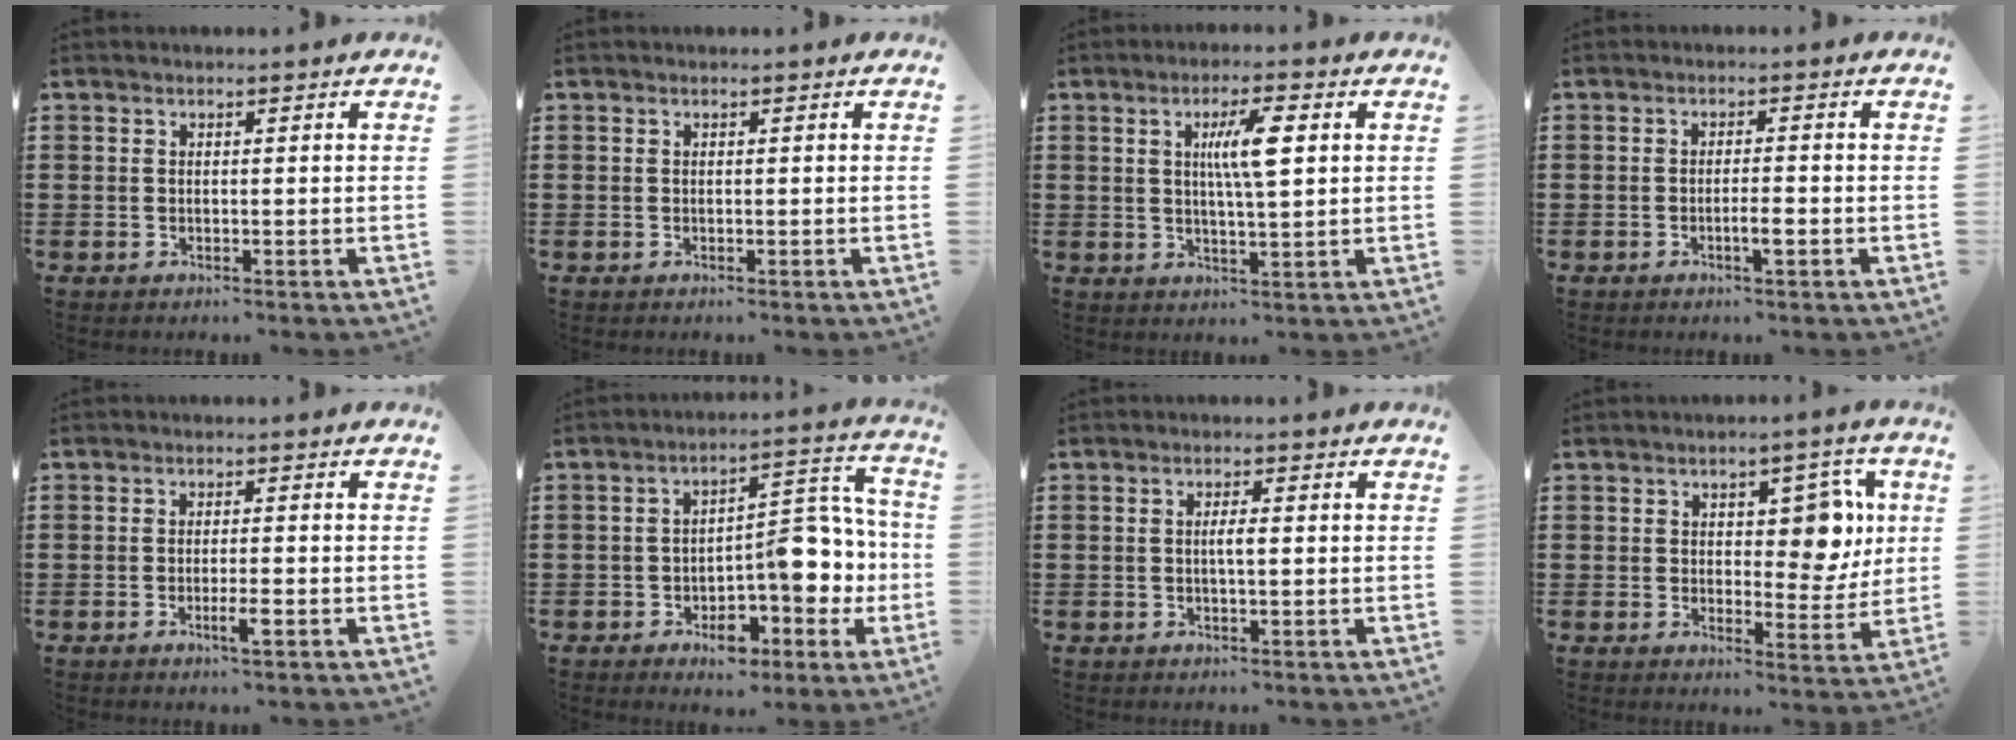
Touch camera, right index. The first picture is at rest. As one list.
[{"total": 0.0}, {"total": 6.6, "force": [1.6, 1.1, 6.3], "torque": [-0.124, 0.008, 0.022]}, {"total": 2.4, "force": [-1.0, 0.3, 2.1], "torque": [-0.036, 0.000, -0.019]}, {"total": 2.5, "force": [-1.3, 0.2, 2.2], "torque": [-0.037, -0.002, -0.022]}, {"total": 11.8, "force": [-2.7, 6.8, 9.3], "torque": [-0.114, 0.006, -0.041]}, {"total": 2.0, "force": [0.0, 0.3, 1.9], "torque": [-0.035, -0.001, 0.000]}, {"total": 7.9, "force": [2.4, 4.3, 6.1], "torque": [-0.079, -0.003, 0.032]}]